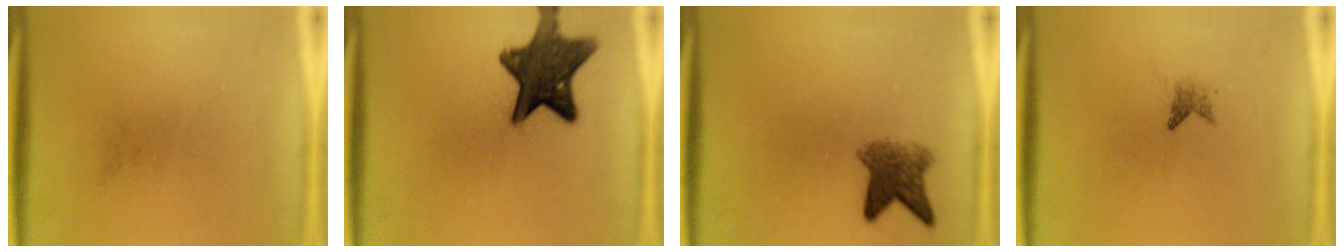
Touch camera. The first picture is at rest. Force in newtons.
{"total": 12.7}
{"total": 4.8}
{"total": 1.2}